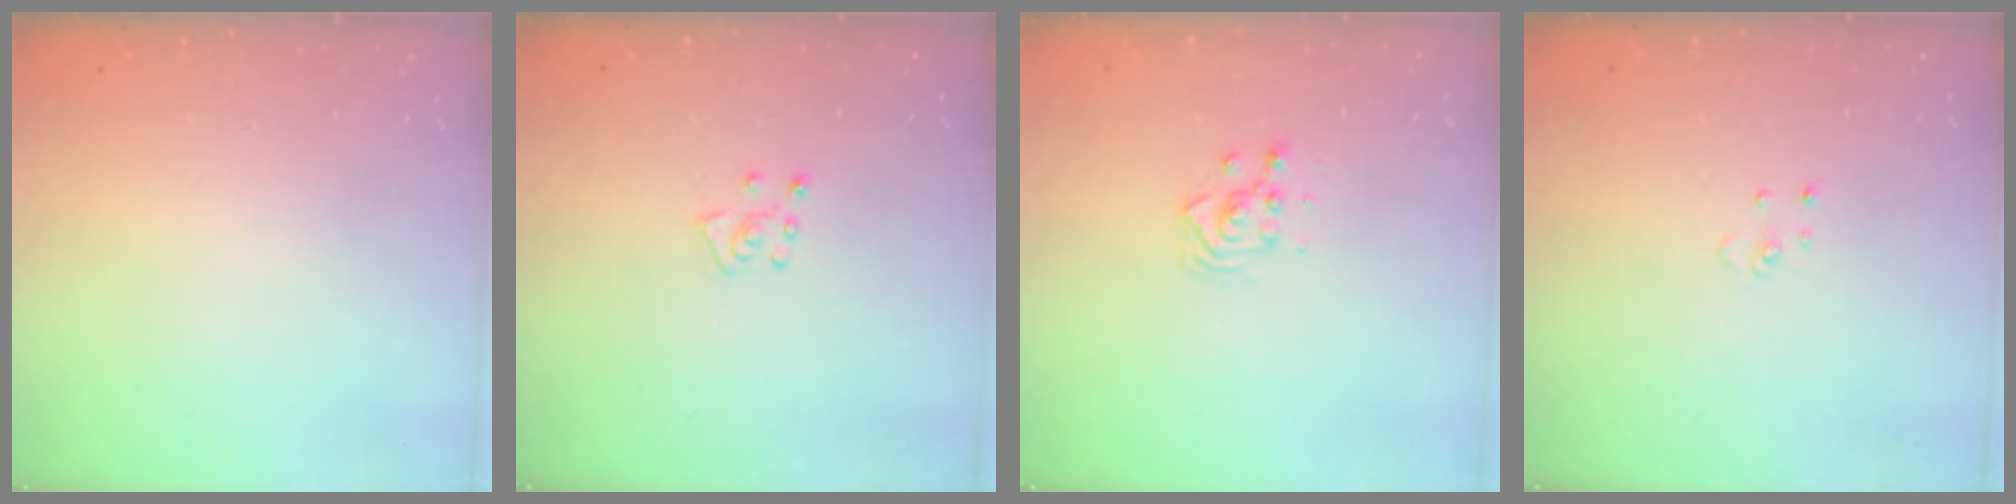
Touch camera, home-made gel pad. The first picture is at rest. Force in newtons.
{"total": 5.3, "press": 5.3, "slide": 0.4}
{"total": 3.8, "press": 3.8, "slide": 0.3}
{"total": 2.9, "press": 2.9, "slide": 0.2}